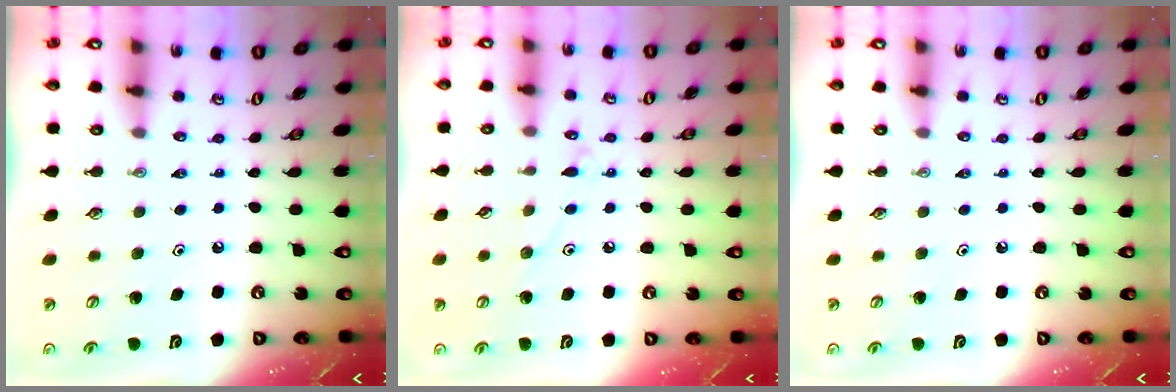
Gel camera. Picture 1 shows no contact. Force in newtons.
{"total": 6.3, "press": 6.3, "slide": 0.7}
{"total": 0.0}